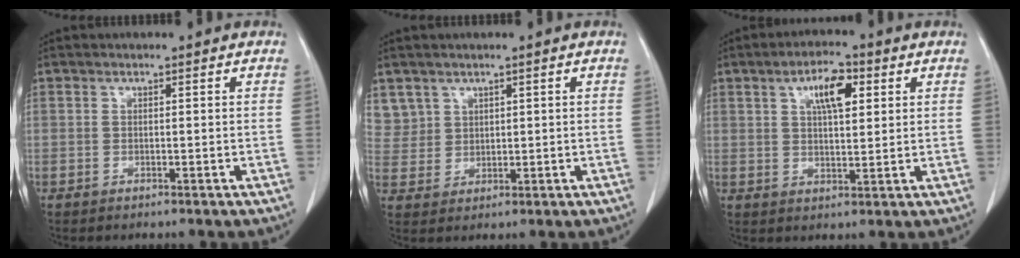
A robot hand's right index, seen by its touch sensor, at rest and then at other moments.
{"total": 5.0, "force": [3.1, 3.9, -0.1], "torque": [0.013, 0.005, 0.067]}
{"total": 6.8, "force": [2.8, 2.4, 5.7], "torque": [-0.098, 0.008, 0.046]}